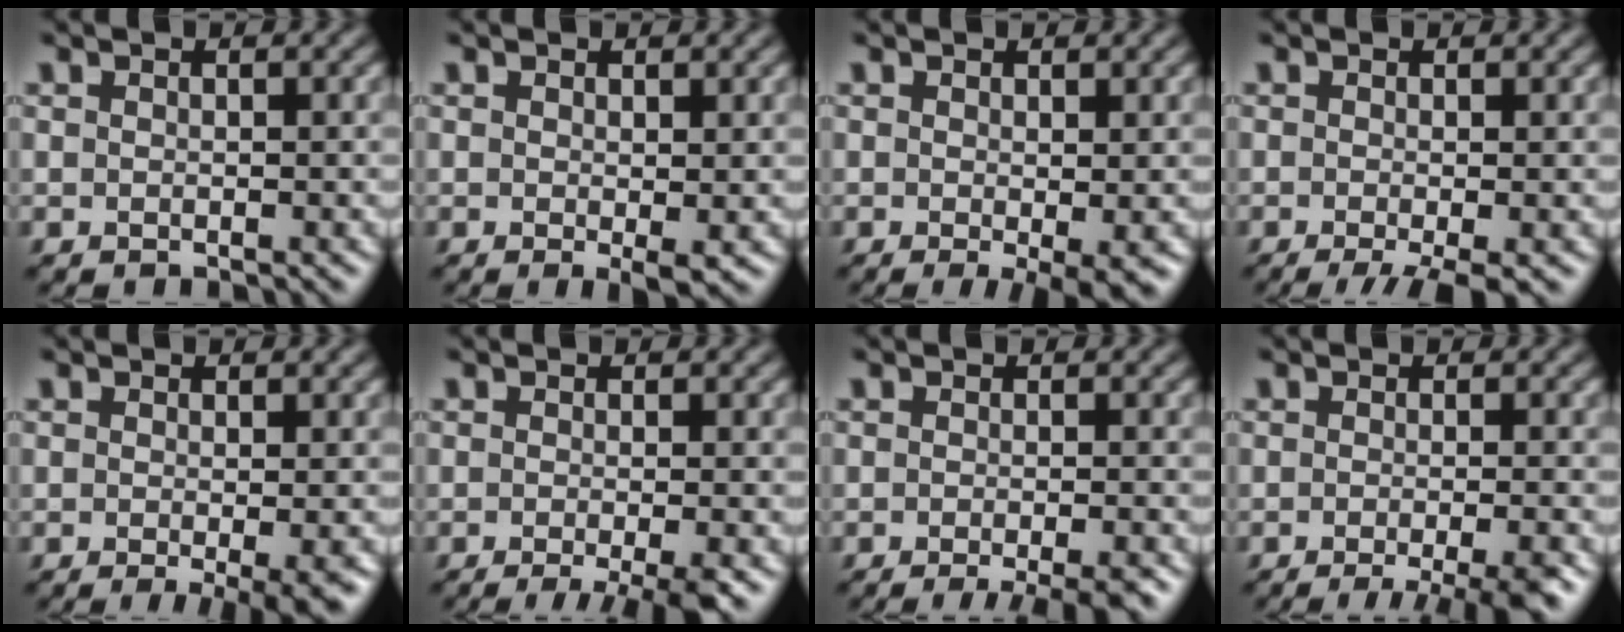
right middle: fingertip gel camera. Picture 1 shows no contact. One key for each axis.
{"total": 1.3, "fx": 0.0, "fy": 0.1, "fz": 1.3, "tx": -0.020, "ty": -0.009, "tz": -0.003}
{"total": 2.3, "fx": -0.5, "fy": 0.1, "fz": 2.2, "tx": -0.034, "ty": -0.012, "tz": -0.007}
{"total": 3.4, "fx": -1.8, "fy": 0.6, "fz": 2.9, "tx": -0.044, "ty": -0.007, "tz": -0.033}
{"total": 3.3, "fx": -1.1, "fy": 0.6, "fz": 3.1, "tx": -0.043, "ty": -0.010, "tz": -0.013}
{"total": 4.6, "fx": -2.4, "fy": 1.0, "fz": 3.9, "tx": -0.047, "ty": -0.007, "tz": -0.038}
{"total": 4.1, "fx": -2.4, "fy": 0.8, "fz": 3.2, "tx": -0.030, "ty": -0.002, "tz": -0.035}
{"total": 5.1, "fx": -3.0, "fy": 1.2, "fz": 4.0, "tx": -0.038, "ty": -0.005, "tz": -0.044}